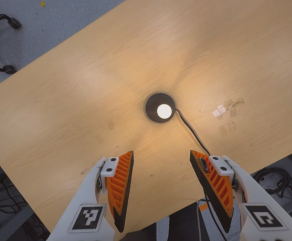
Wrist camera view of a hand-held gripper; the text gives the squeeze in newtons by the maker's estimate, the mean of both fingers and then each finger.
{"total": 0.0}